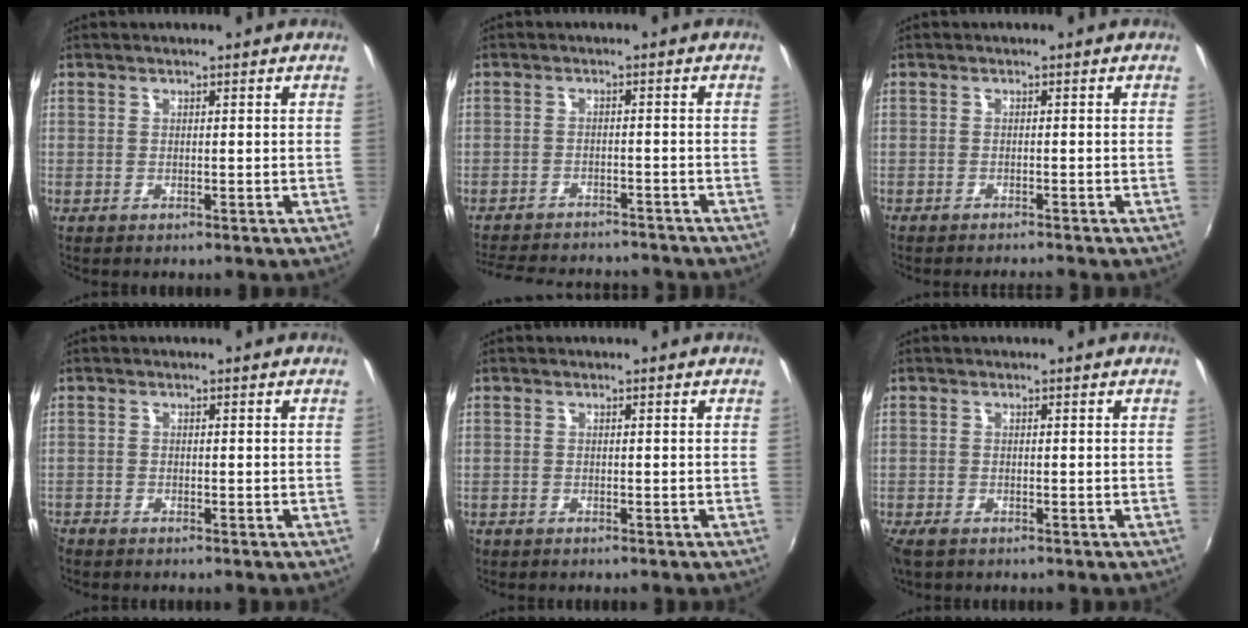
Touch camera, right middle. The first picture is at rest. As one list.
[{"total": 15.3, "force": [-13.6, 4.0, 5.8], "torque": [-0.130, -0.007, -0.190]}, {"total": 2.9, "force": [-2.8, 0.1, 0.9], "torque": [-0.032, -0.012, -0.050]}, {"total": 1.8, "force": [-1.7, 0.6, 0.1], "torque": [-0.011, -0.007, -0.037]}, {"total": 1.0, "force": [-0.9, 0.5, 0.1], "torque": [-0.007, -0.002, -0.018]}, {"total": 3.0, "force": [-2.3, 1.2, 1.5], "torque": [-0.037, -0.014, -0.044]}]